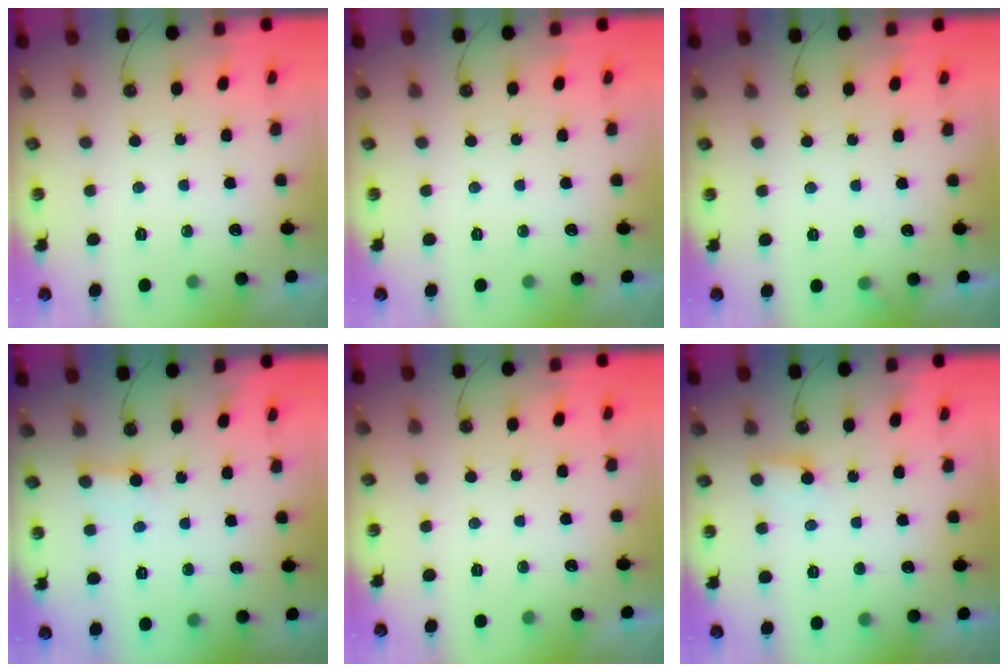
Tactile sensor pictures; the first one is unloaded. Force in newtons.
{"total": 0.0}
{"total": 2.6, "press": 2.6, "slide": 0.4}
{"total": 2.6, "press": 2.6, "slide": 0.3}
{"total": 0.0}
{"total": 5.8, "press": 5.8, "slide": 0.5}